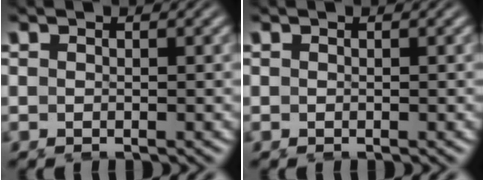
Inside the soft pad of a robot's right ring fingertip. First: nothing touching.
{"total": 0.0}